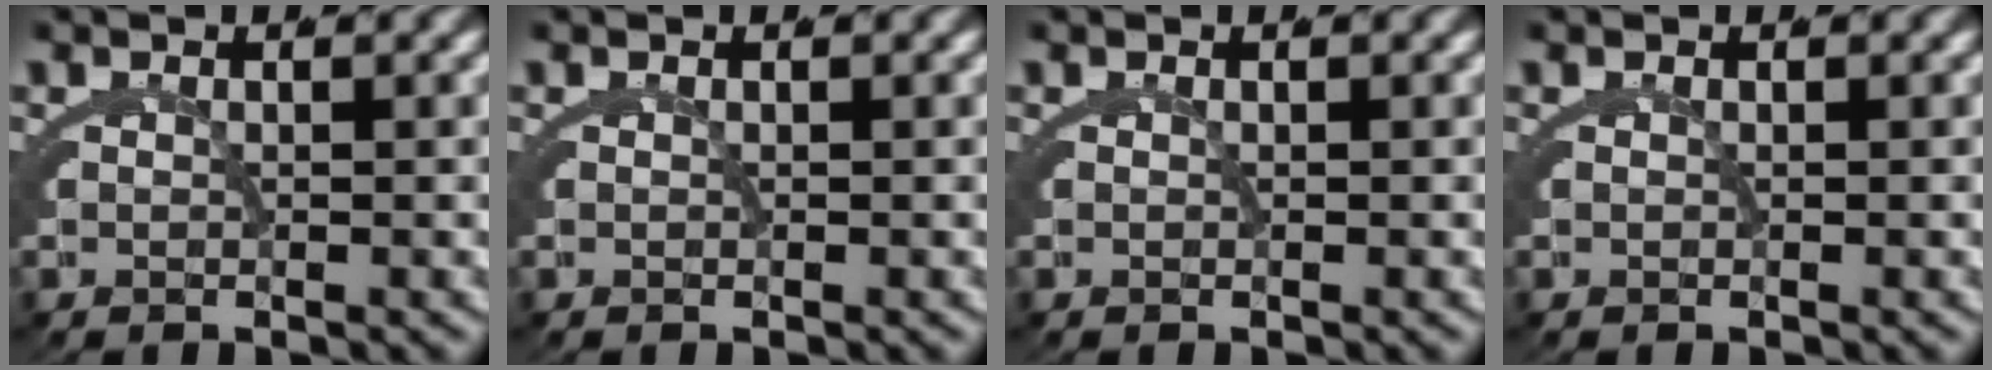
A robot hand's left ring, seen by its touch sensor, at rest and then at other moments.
{"total": 0.0}
{"total": 0.0}
{"total": 0.0}